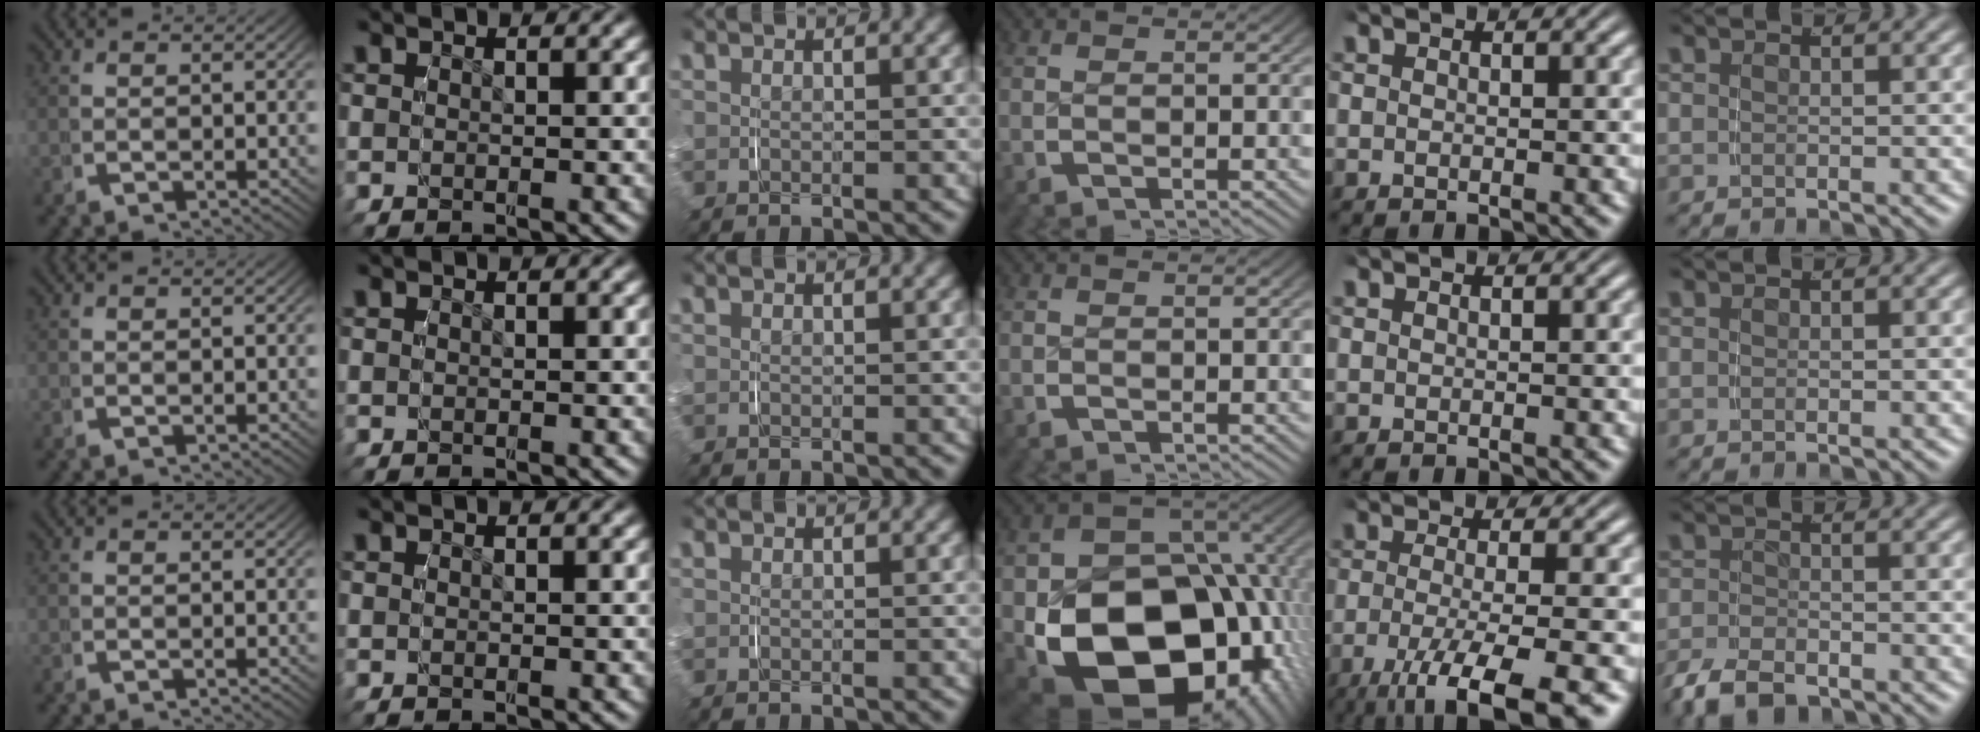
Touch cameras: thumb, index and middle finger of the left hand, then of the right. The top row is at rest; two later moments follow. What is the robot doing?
{"motion": "grasp_and_lifting", "object": "paper plate"}